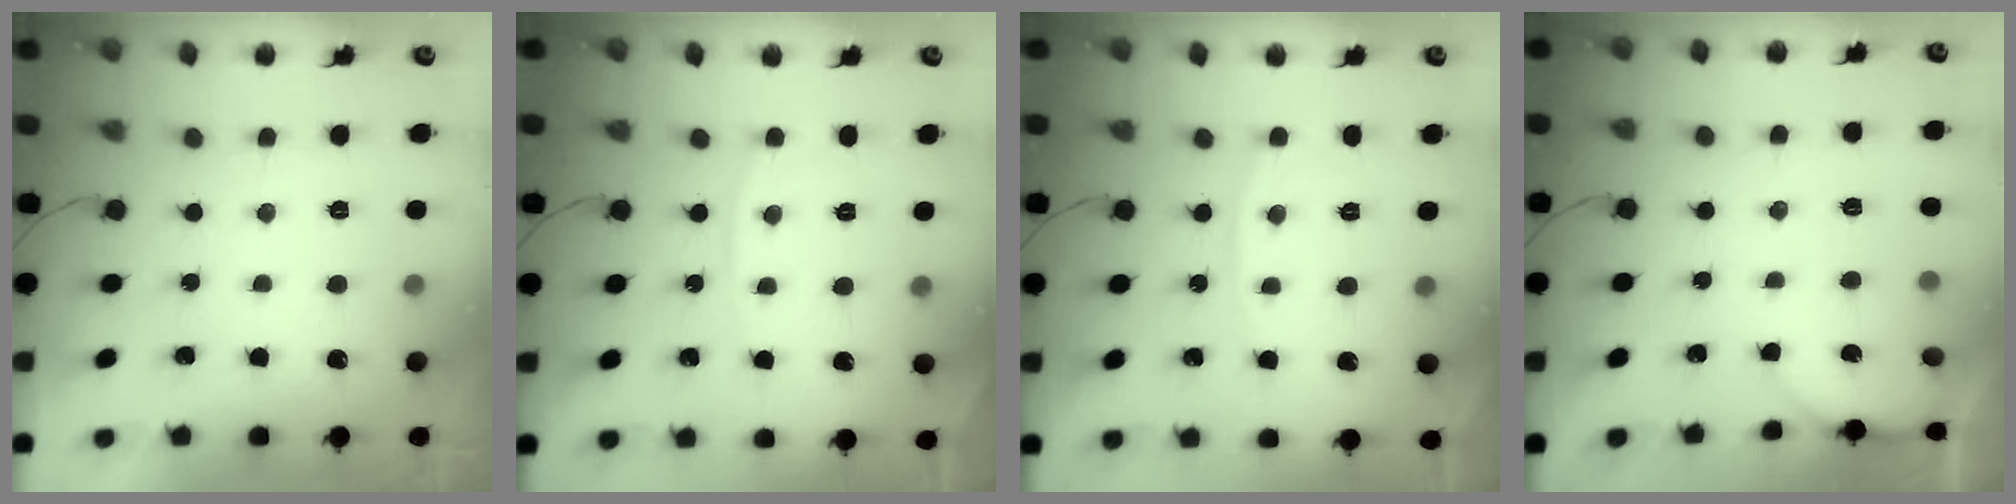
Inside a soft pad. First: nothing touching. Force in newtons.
{"total": 3.8, "press": 3.8, "slide": 0.1}
{"total": 4.1, "press": 4.0, "slide": 0.6}
{"total": 1.0, "press": 1.0, "slide": 0.1}